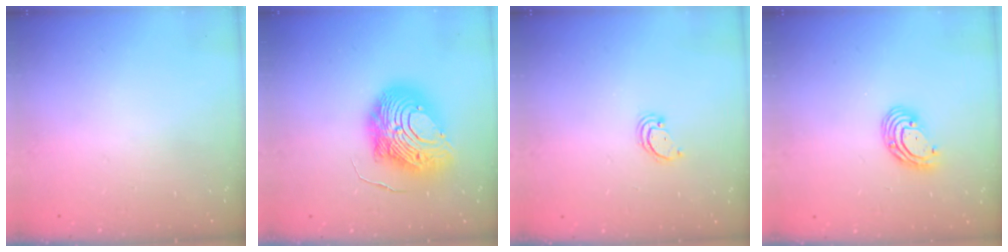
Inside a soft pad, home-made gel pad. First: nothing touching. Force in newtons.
{"total": 15.3, "press": 15.2, "slide": 1.6}
{"total": 2.2, "press": 2.2, "slide": 0.2}
{"total": 7.2, "press": 7.1, "slide": 1.6}